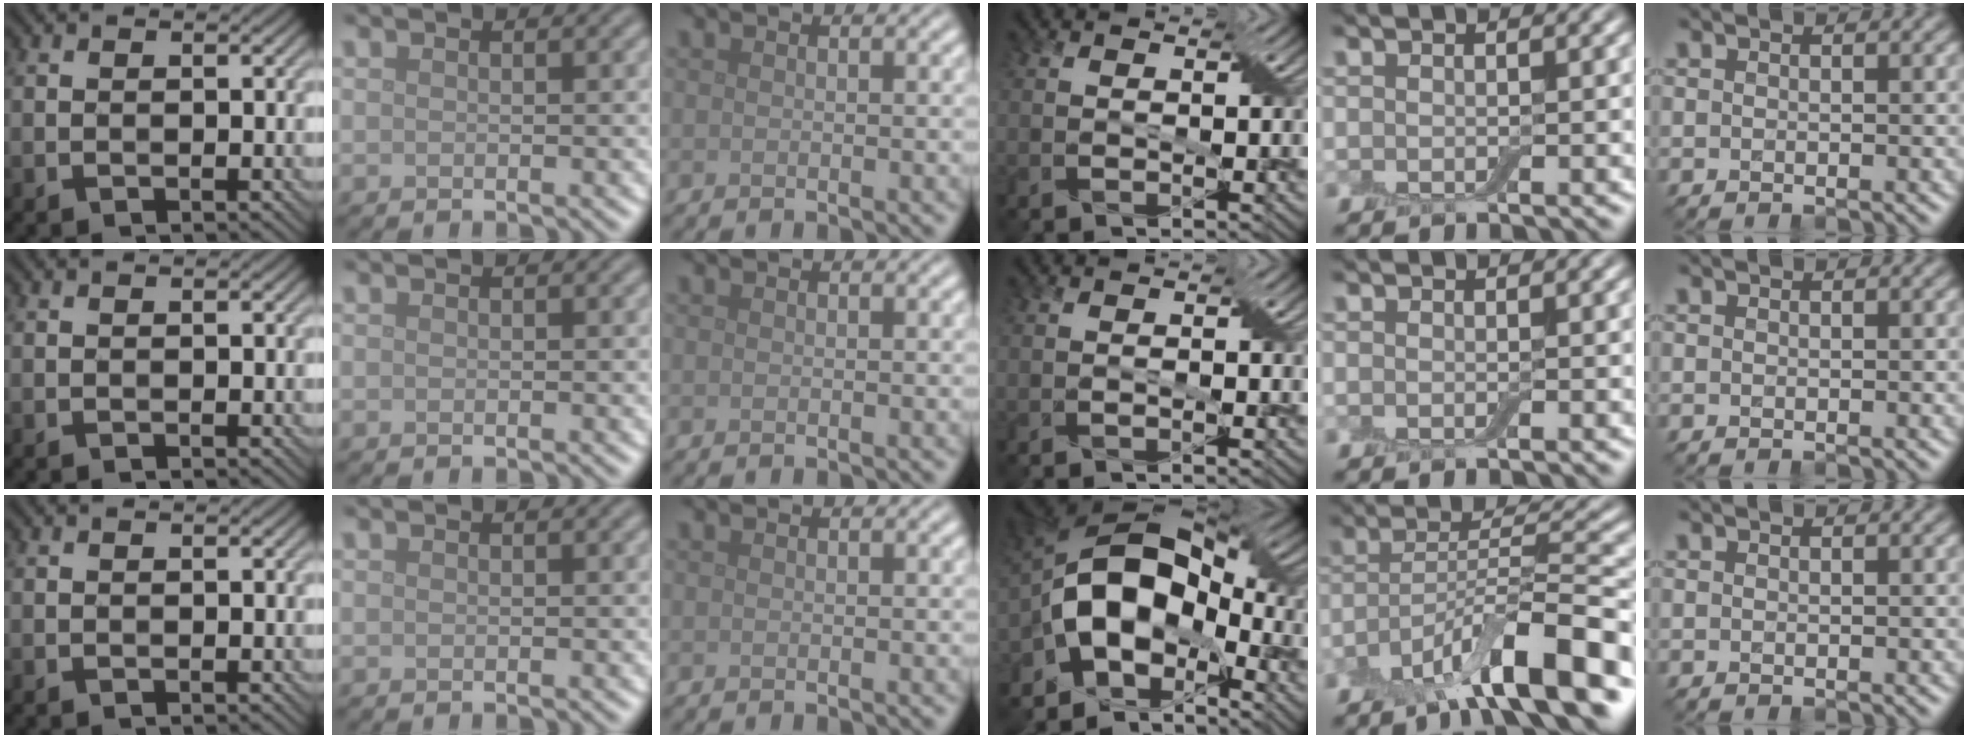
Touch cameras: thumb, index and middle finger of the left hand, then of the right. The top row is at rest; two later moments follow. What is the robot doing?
{"motion": "fold", "object": "bandage"}